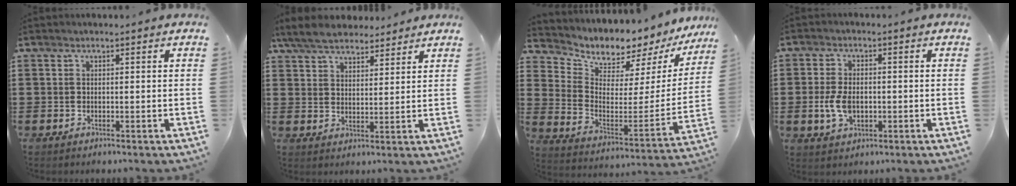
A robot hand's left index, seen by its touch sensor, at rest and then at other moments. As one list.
[{"total": 5.8, "force": [5.2, 1.9, 1.8], "torque": [-0.054, -0.008, 0.098]}, {"total": 4.9, "force": [4.7, 1.4, 0.0], "torque": [-0.029, -0.055, 0.075]}, {"total": 5.1, "force": [-0.5, 3.2, 4.0], "torque": [-0.103, -0.004, -0.016]}]